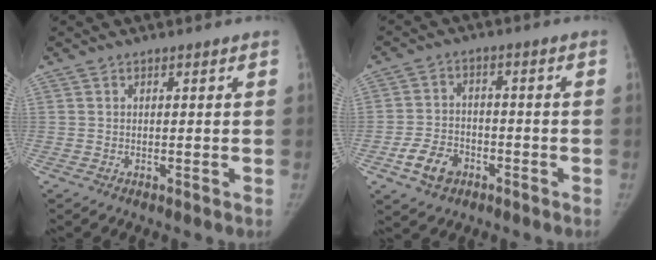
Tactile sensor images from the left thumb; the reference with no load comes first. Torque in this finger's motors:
{"motor_torque": [-0.42, 0.42, 0.28, -0.28, 0.02]}